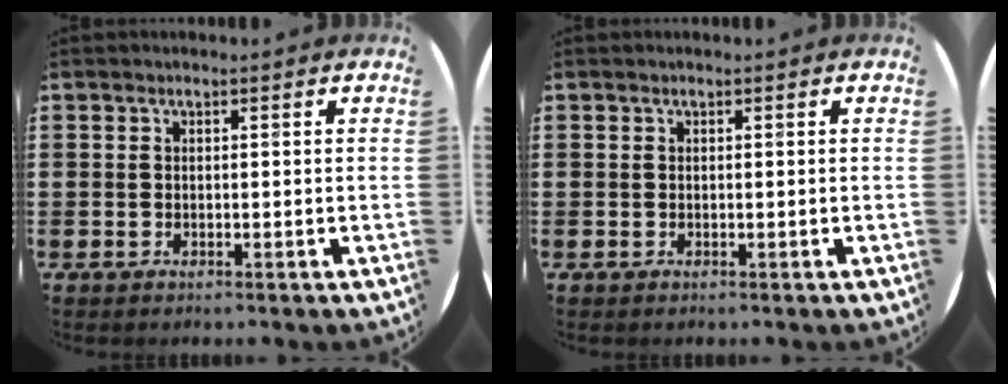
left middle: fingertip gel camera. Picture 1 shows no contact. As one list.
[{"total": 0.0}]